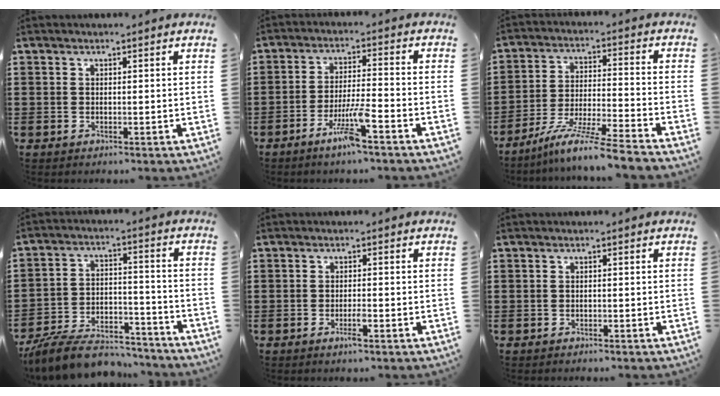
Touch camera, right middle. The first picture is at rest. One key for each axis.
{"total": 6.7, "fx": -4.4, "fy": 0.2, "fz": 5.1, "tx": -0.116, "ty": -0.013, "tz": -0.084}
{"total": 9.2, "fx": -7.9, "fy": -0.5, "fz": 4.7, "tx": -0.094, "ty": -0.006, "tz": -0.155}
{"total": 9.9, "fx": -9.0, "fy": 2.2, "fz": 3.5, "tx": -0.062, "ty": 0.028, "tz": -0.172}
{"total": 2.1, "fx": -1.3, "fy": 0.3, "fz": 1.6, "tx": -0.028, "ty": -0.002, "tz": -0.023}
{"total": 0.8, "fx": -0.7, "fy": 0.3, "fz": 0.0, "tx": -0.002, "ty": 0.002, "tz": -0.017}